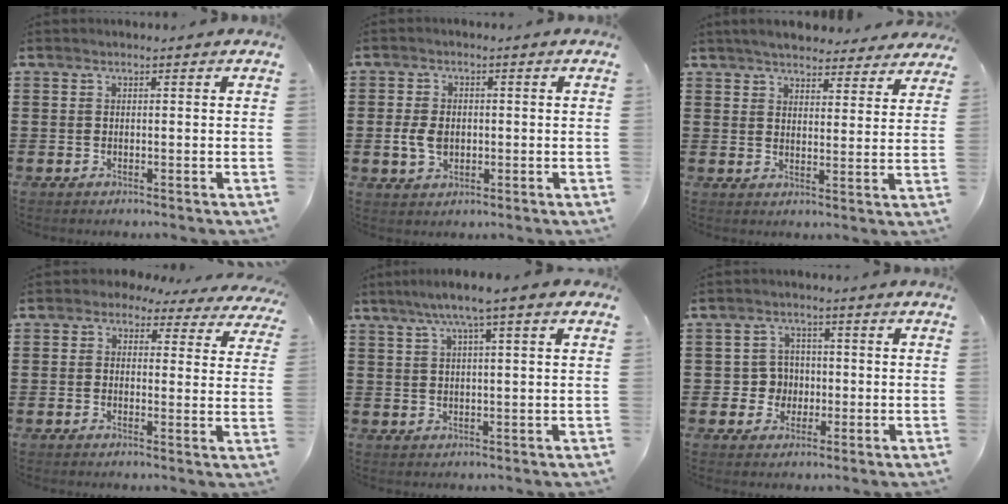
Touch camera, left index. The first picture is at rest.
{"total": 4.3, "force": [-0.4, 3.0, 3.0], "torque": [-0.075, 0.003, -0.011]}
{"total": 4.6, "force": [4.5, 0.6, 0.9], "torque": [-0.034, -0.015, 0.081]}
{"total": 2.2, "force": [1.7, 1.1, 0.9], "torque": [-0.029, -0.005, 0.027]}
{"total": 4.6, "force": [2.4, -0.1, 3.9], "torque": [-0.081, 0.005, 0.039]}
{"total": 4.1, "force": [-0.5, 3.9, 1.1], "torque": [-0.036, 0.009, -0.012]}